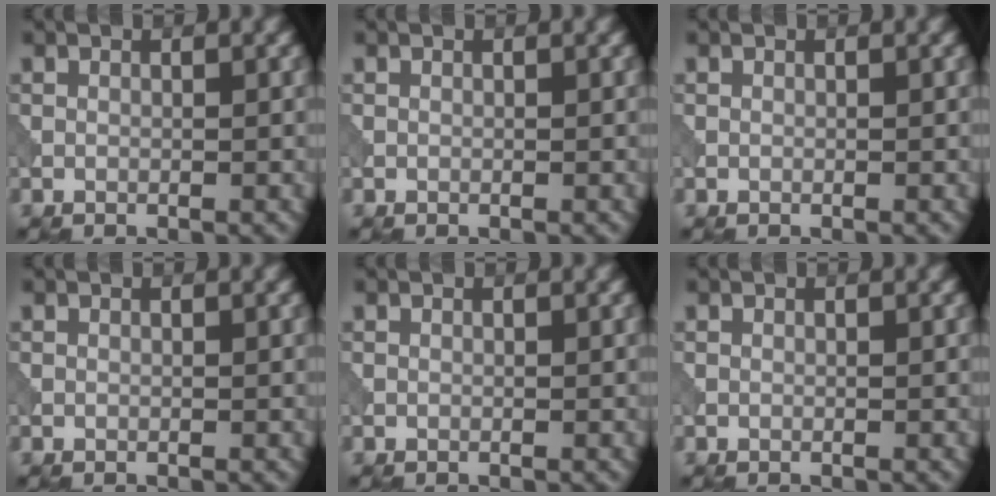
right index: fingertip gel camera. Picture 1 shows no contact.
{"total": 0.0}
{"total": 0.0}
{"total": 0.0}
{"total": 0.0}
{"total": 0.0}